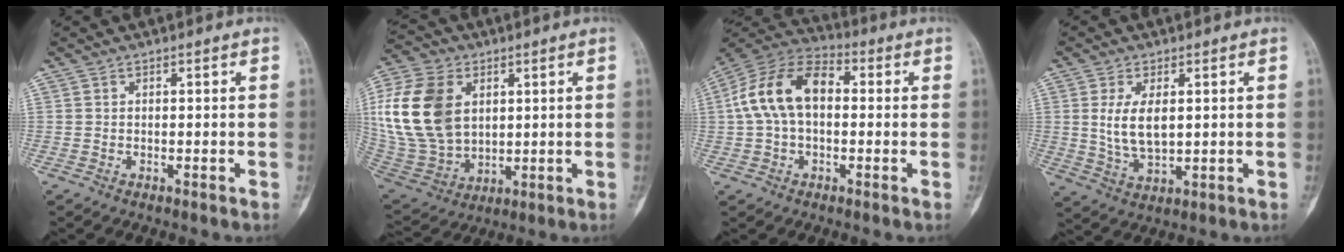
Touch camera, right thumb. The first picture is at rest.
{"total": 20.4, "force": [4.4, 14.3, 13.9], "torque": [-0.289, -0.012, 0.096]}
{"total": 14.4, "force": [1.2, 9.0, 11.2], "torque": [-0.207, 0.040, 0.007]}
{"total": 7.3, "force": [1.3, 3.6, 6.2], "torque": [-0.112, -0.013, 0.034]}